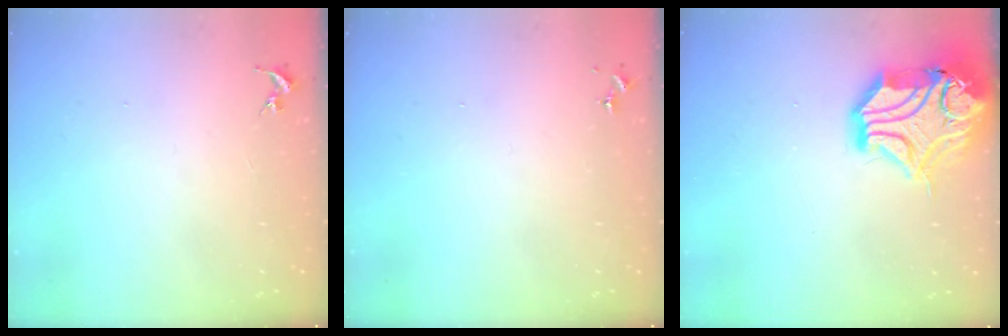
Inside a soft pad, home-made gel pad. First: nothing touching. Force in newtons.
{"total": 0.0}
{"total": 21.7, "press": 21.5, "slide": 2.9}